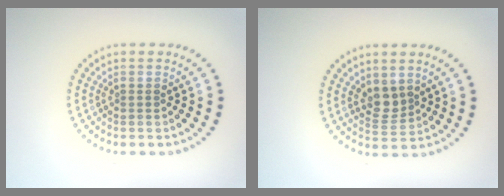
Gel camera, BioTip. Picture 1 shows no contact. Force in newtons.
{"total": 2.1, "press": 1.8, "slide": 1.2}